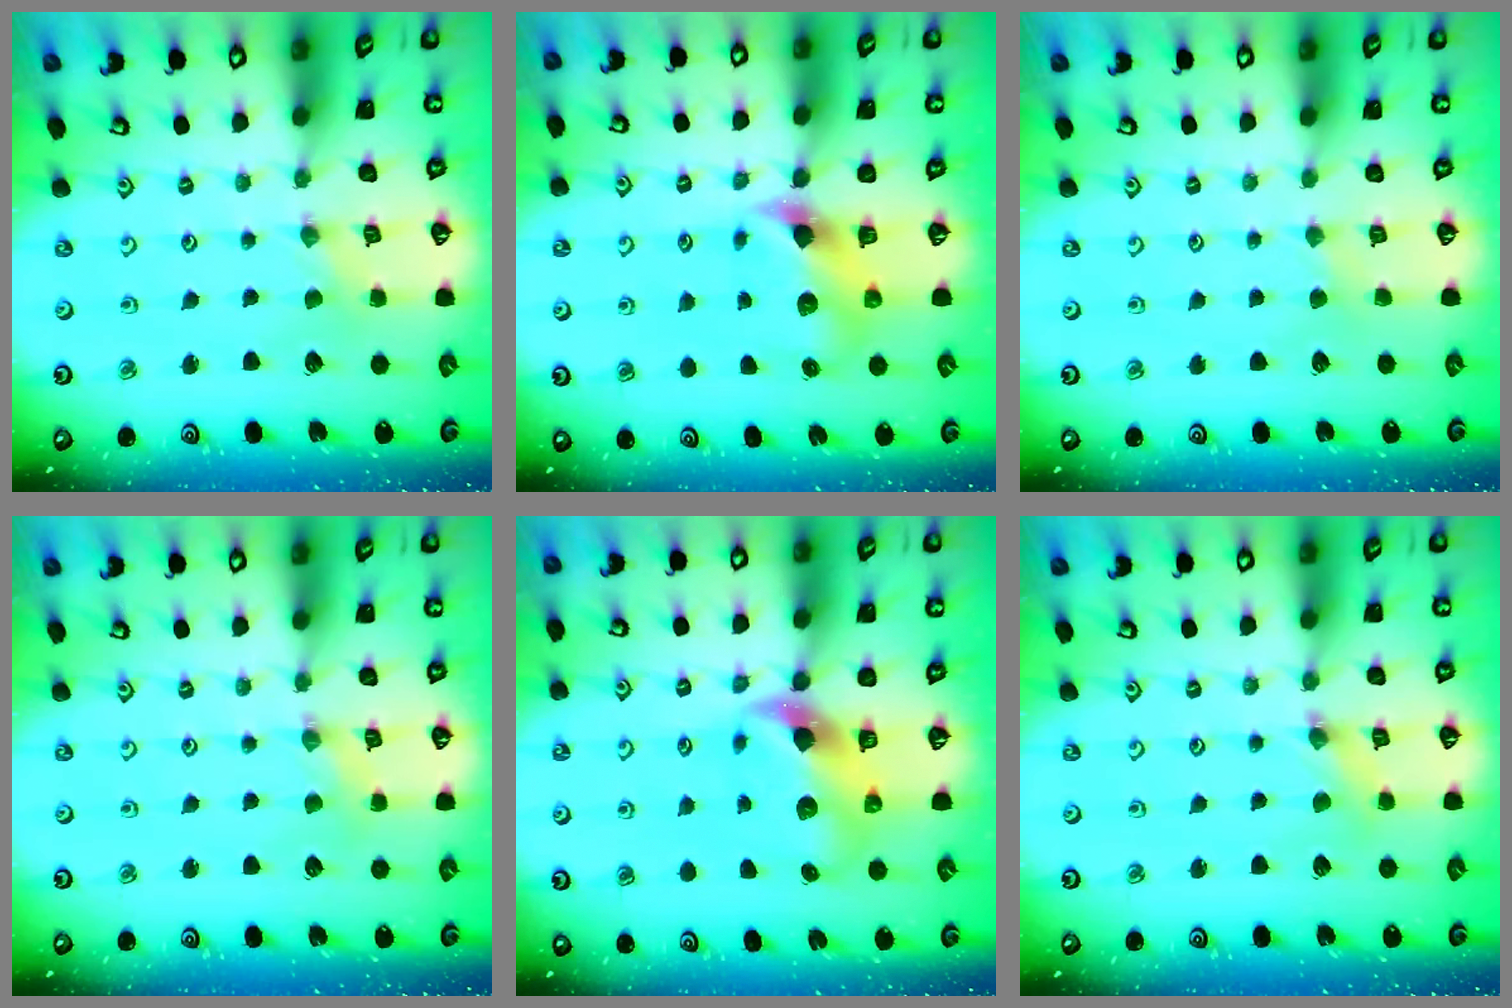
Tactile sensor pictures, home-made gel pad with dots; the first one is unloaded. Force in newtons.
{"total": 7.6, "press": 7.5, "slide": 1.0}
{"total": 1.8, "press": 1.8, "slide": 0.3}
{"total": 2.1, "press": 2.1, "slide": 0.4}
{"total": 9.5, "press": 9.4, "slide": 1.7}
{"total": 1.8, "press": 1.8, "slide": 0.3}